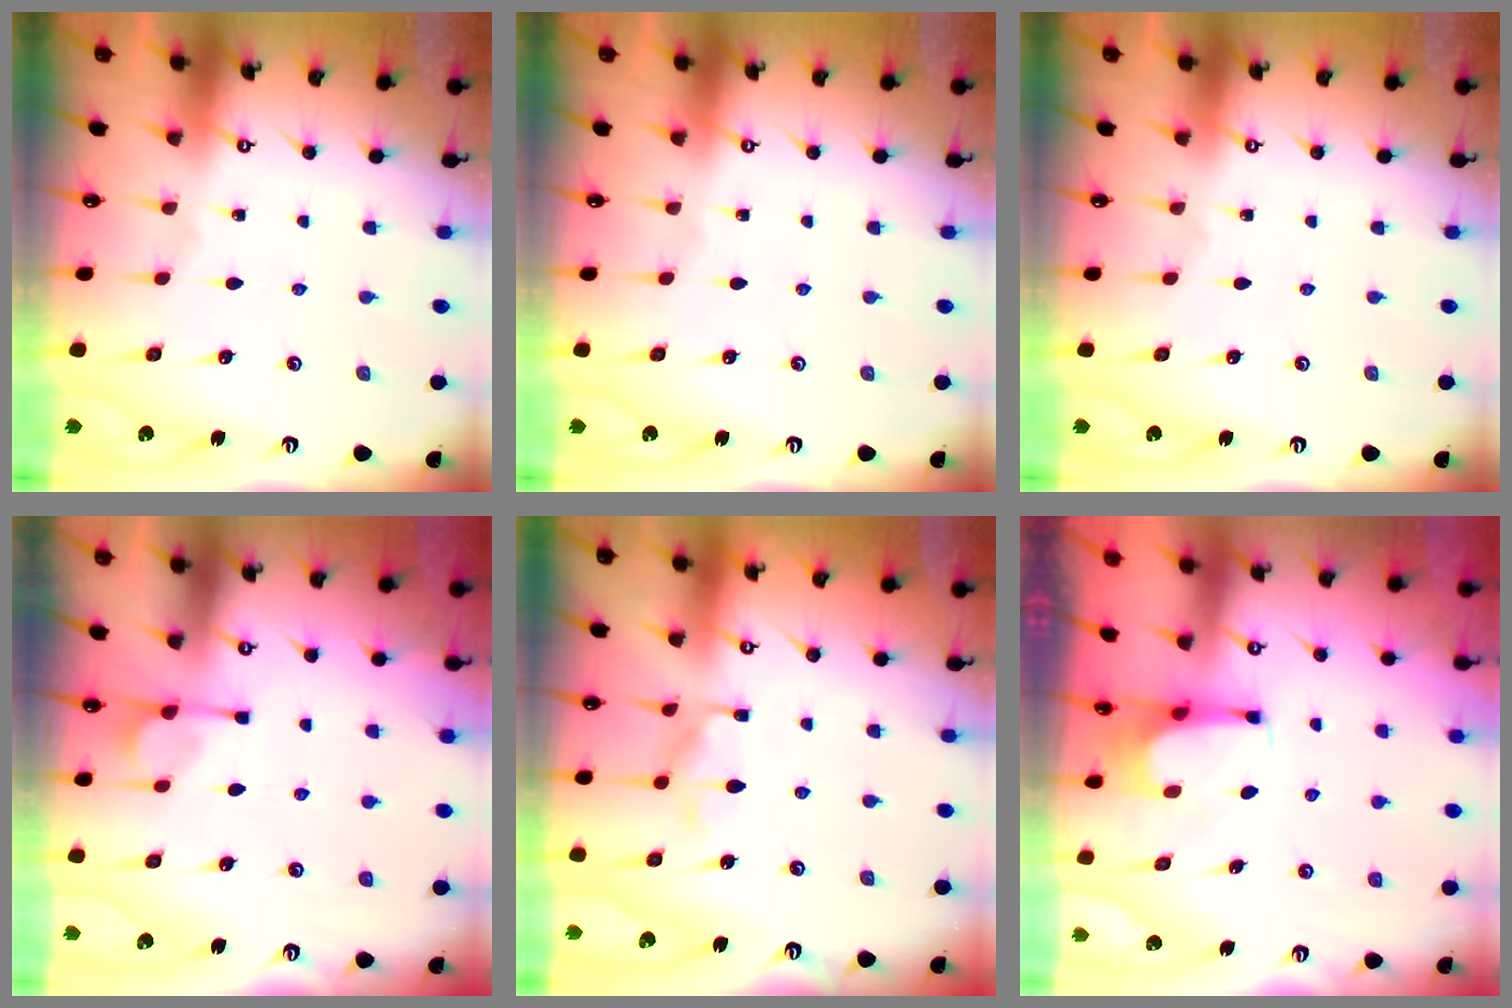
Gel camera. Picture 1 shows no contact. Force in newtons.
{"total": 0.0}
{"total": 0.0}
{"total": 1.2, "press": 0.3, "slide": 1.1}
{"total": 9.6, "press": 9.6, "slide": 0.7}
{"total": 3.9, "press": 3.9, "slide": 0.4}